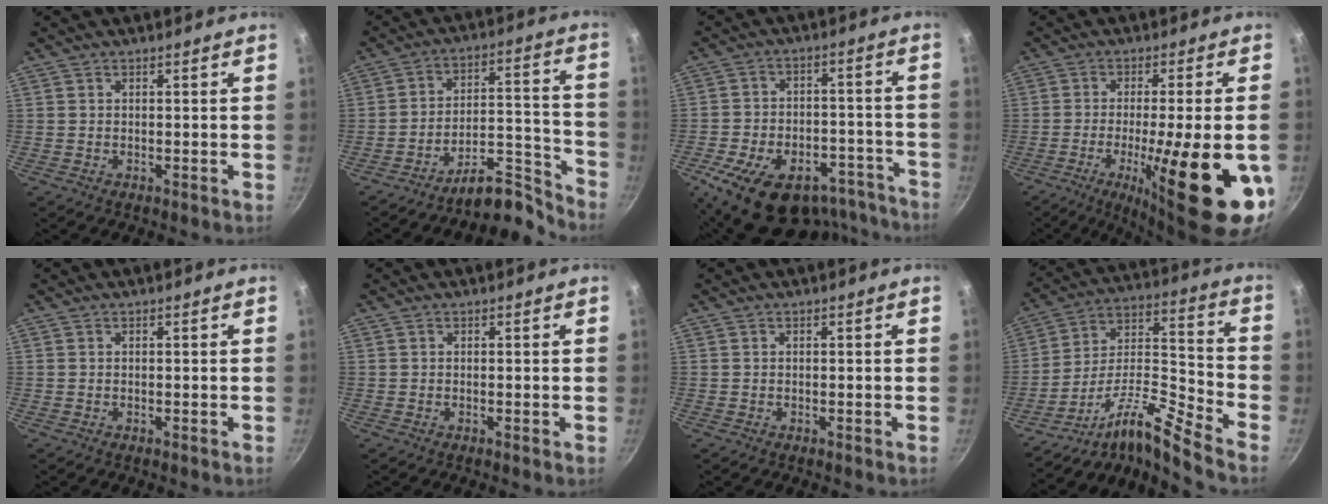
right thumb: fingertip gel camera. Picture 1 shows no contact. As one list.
[{"total": 12.0, "force": [-10.4, 3.8, 4.5], "torque": [-0.023, 0.125, -0.166]}, {"total": 25.3, "force": [-16.6, 13.5, 13.4], "torque": [-0.180, 0.071, -0.227]}, {"total": 21.4, "force": [-6.7, 4.7, 19.8], "torque": [-0.272, -0.006, -0.091]}, {"total": 0.0}, {"total": 0.0}, {"total": 0.0}, {"total": 15.1, "force": [-11.5, 1.5, 9.6], "torque": [-0.156, 0.097, -0.228]}]